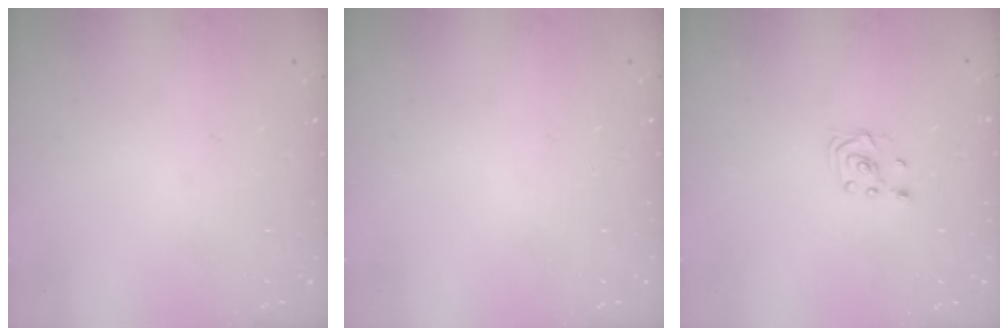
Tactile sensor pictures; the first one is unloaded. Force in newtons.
{"total": 0.0}
{"total": 1.9, "press": 1.7, "slide": 0.8}